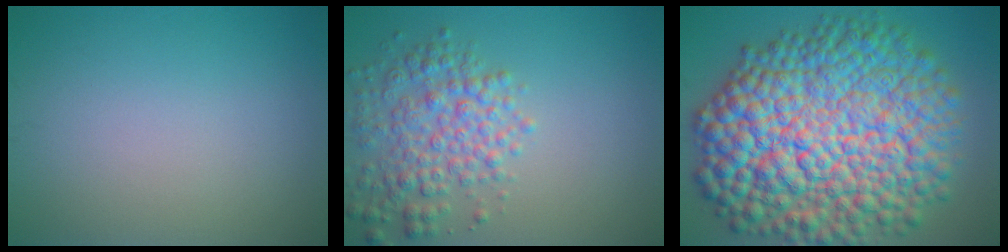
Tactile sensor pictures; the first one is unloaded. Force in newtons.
{"total": 4.7, "press": 4.7, "slide": 0.2}
{"total": 18.0, "press": 18.0, "slide": 0.3}